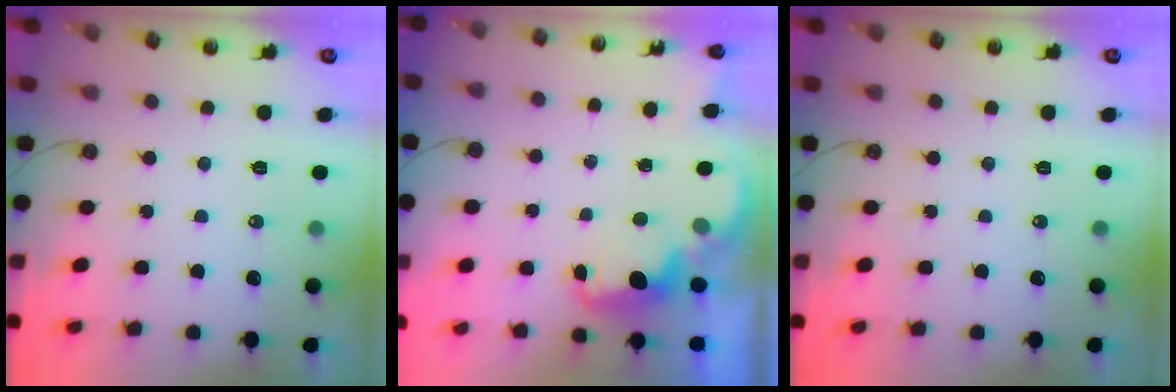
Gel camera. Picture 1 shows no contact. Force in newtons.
{"total": 2.2, "press": 2.1, "slide": 0.6}
{"total": 0.0}